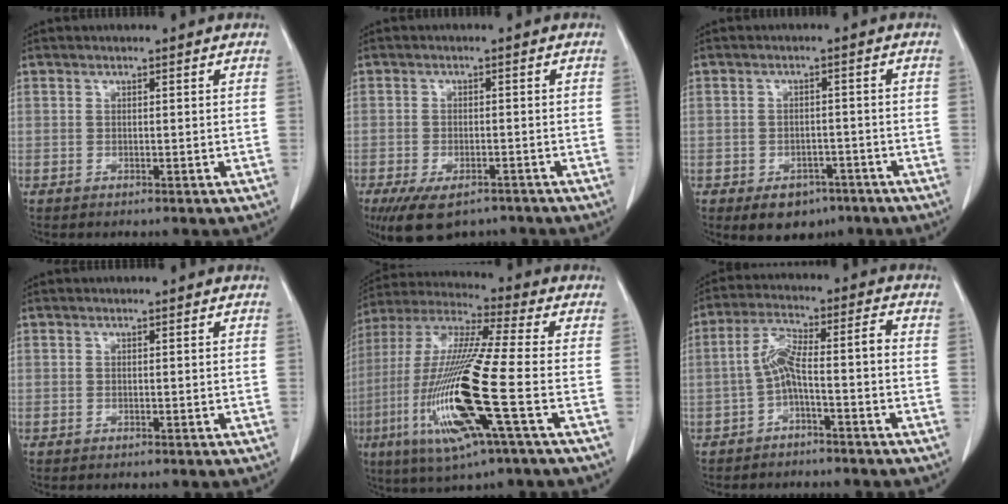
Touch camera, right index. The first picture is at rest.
{"total": 9.1, "force": [-6.6, 4.0, 4.9], "torque": [-0.084, -0.006, -0.102]}
{"total": 5.4, "force": [-3.3, 3.7, 2.2], "torque": [-0.027, 0.004, -0.039]}
{"total": 0.0}
{"total": 19.2, "force": [-5.6, 0.4, 18.4], "torque": [-0.397, -0.024, -0.114]}
{"total": 6.7, "force": [-2.2, 0.9, 6.2], "torque": [-0.124, 0.036, -0.040]}